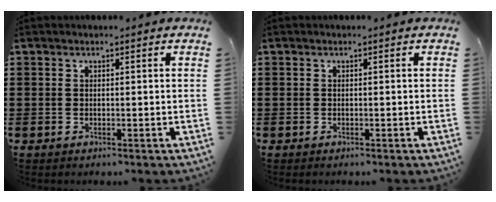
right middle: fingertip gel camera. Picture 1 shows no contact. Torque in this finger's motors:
{"motor_torque": [0.68, -0.05, 0.16, 0.04]}